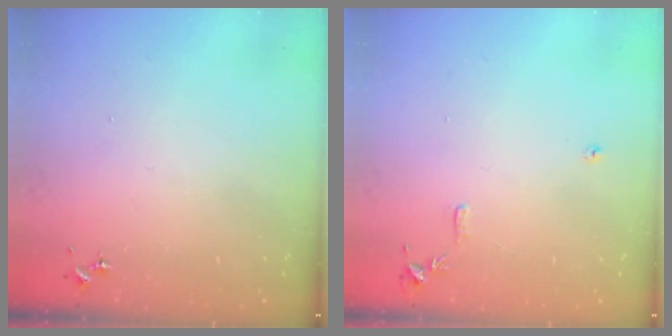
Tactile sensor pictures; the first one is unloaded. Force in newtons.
{"total": 7.8, "press": 7.8, "slide": 0.8}